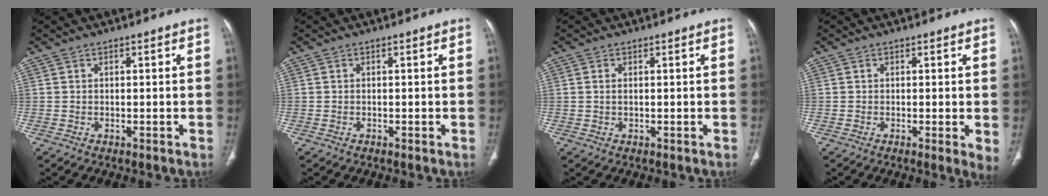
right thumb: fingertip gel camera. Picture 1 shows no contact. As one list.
[{"total": 0.0}, {"total": 0.9, "force": [0.2, 0.4, 0.8], "torque": [-0.019, 0.001, 0.004]}, {"total": 3.2, "force": [-0.2, 0.6, 3.1], "torque": [-0.049, -0.012, -0.008]}]